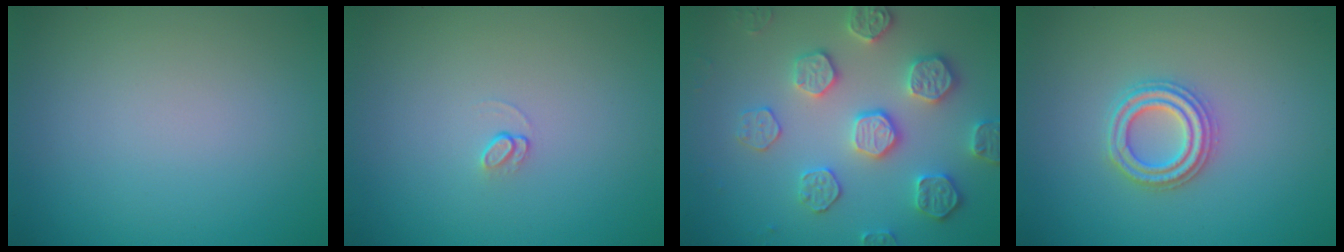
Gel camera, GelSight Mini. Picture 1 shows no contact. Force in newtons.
{"total": 0.8, "press": 0.5, "slide": 0.7}
{"total": 4.8, "press": 4.6, "slide": 1.2}
{"total": 2.7, "press": 2.7, "slide": 0.5}